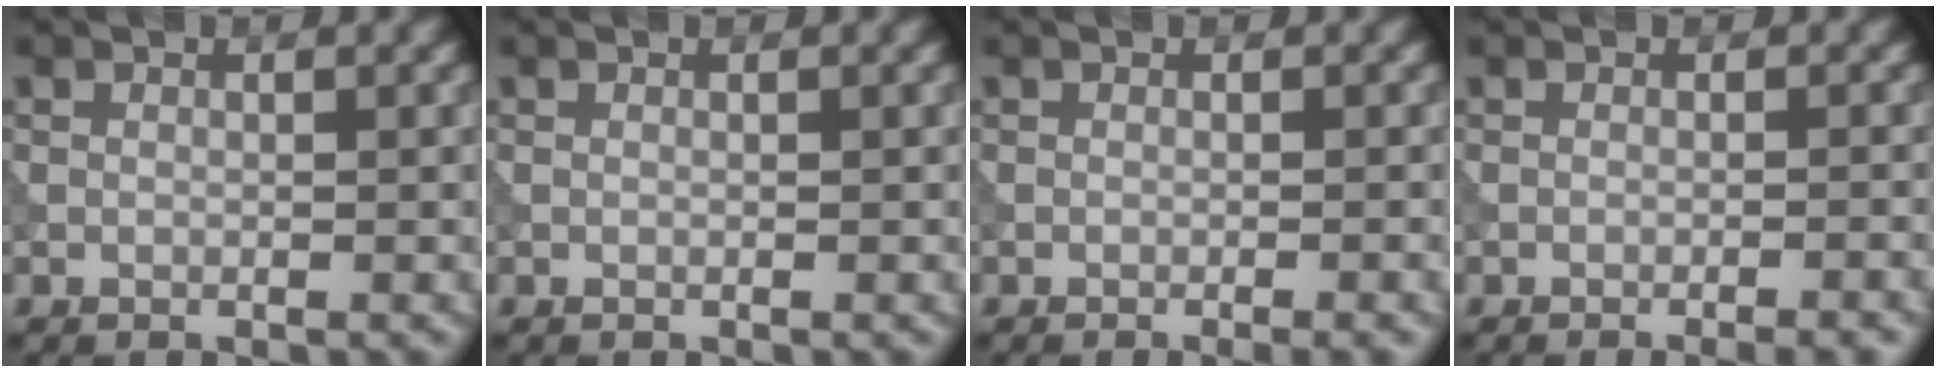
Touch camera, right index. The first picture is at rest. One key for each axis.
{"total": 0.0}
{"total": 1.8, "fx": -0.9, "fy": 0.5, "fz": 1.5, "tx": -0.014, "ty": 0.000, "tz": -0.012}
{"total": 2.4, "fx": -1.5, "fy": 0.6, "fz": 1.7, "tx": -0.015, "ty": 0.009, "tz": -0.024}